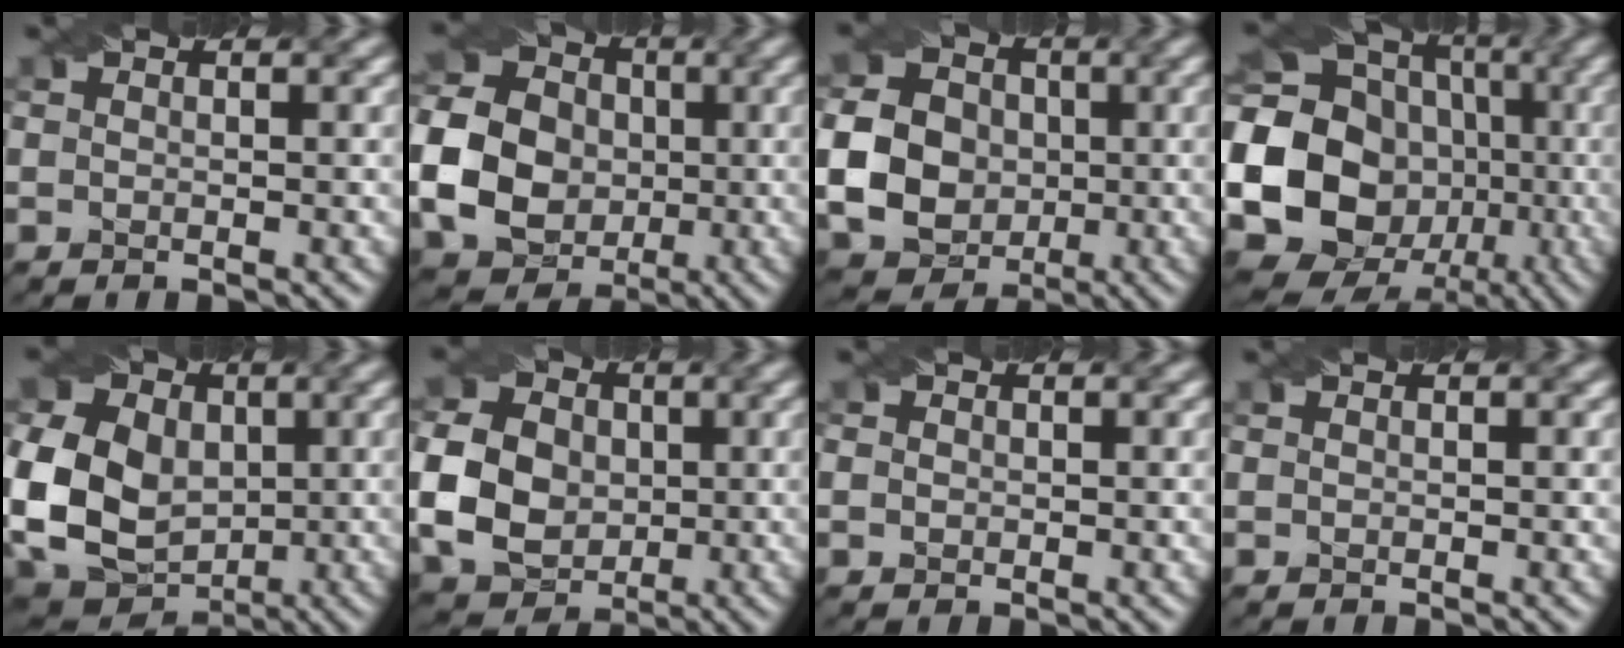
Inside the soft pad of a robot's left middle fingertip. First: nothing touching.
{"total": 10.1, "force": [-1.1, 8.8, 4.8], "torque": [-0.111, -0.015, -0.030]}
{"total": 10.8, "force": [-0.7, 9.7, 4.7], "torque": [-0.113, -0.013, -0.025]}
{"total": 21.1, "force": [-2.7, 18.6, 9.6], "torque": [-0.200, -0.002, -0.084]}
{"total": 12.5, "force": [0.2, 9.7, 7.9], "torque": [-0.178, -0.003, 0.000]}
{"total": 7.8, "force": [-0.3, 6.4, 4.5], "torque": [-0.107, 0.000, -0.008]}
{"total": 0.9, "force": [0.2, 0.9, 0.4], "torque": [-0.003, 0.006, -0.004]}
{"total": 0.0}